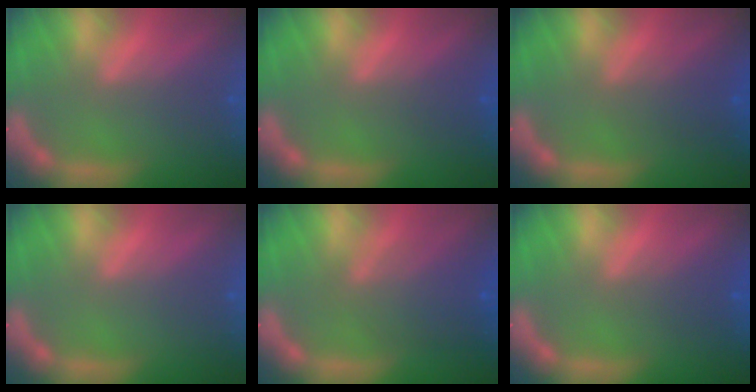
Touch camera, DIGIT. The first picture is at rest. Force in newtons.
{"total": 1.5}
{"total": 2.5}
{"total": 0.0}
{"total": 5.0}
{"total": 2.0}